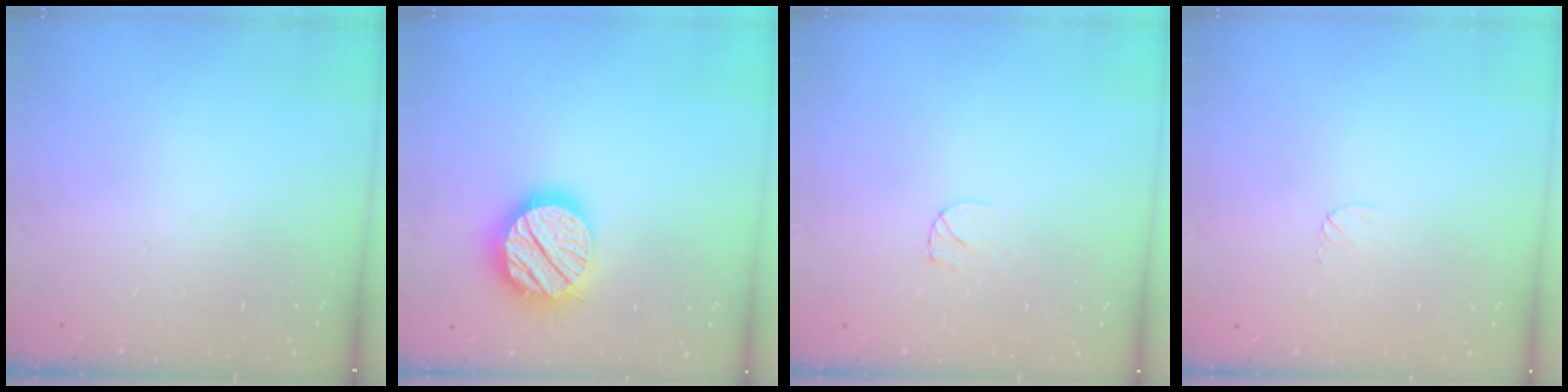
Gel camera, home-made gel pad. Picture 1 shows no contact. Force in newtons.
{"total": 17.7, "press": 17.7, "slide": 0.8}
{"total": 4.3, "press": 4.3, "slide": 0.4}
{"total": 4.0, "press": 4.0, "slide": 0.3}